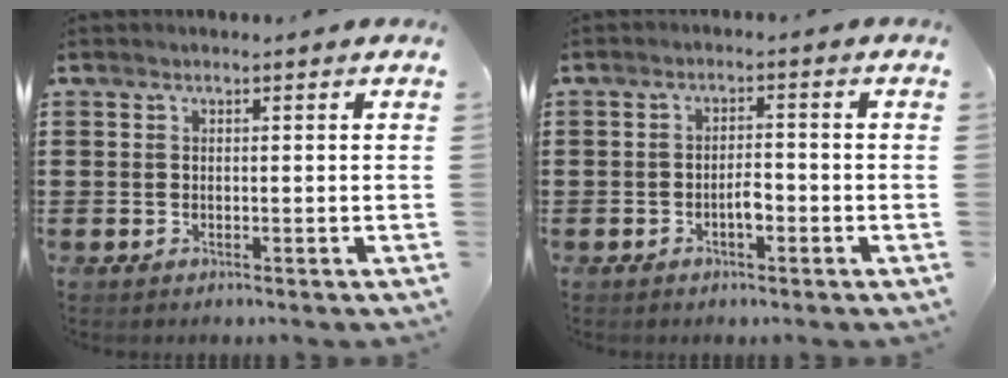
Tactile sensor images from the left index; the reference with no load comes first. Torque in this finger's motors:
{"motor_torque": [0.05, 0.05, 0.11, 0.03]}